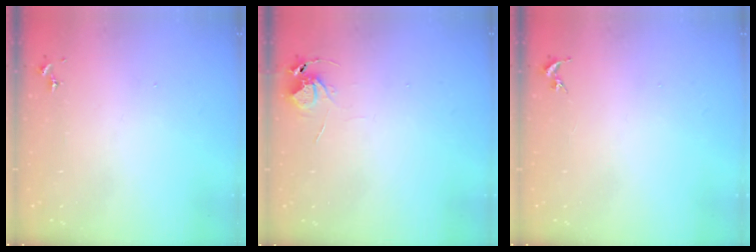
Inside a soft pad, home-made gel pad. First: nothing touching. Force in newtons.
{"total": 5.7, "press": 5.7, "slide": 0.3}
{"total": 0.0}